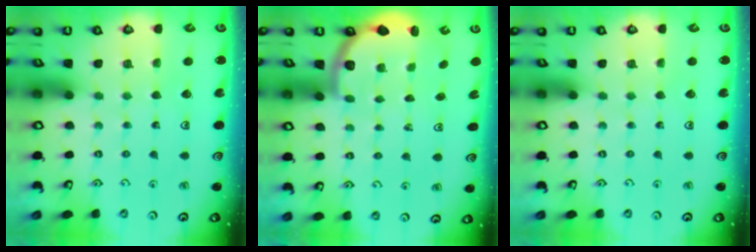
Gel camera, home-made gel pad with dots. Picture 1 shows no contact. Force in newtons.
{"total": 3.4, "press": 2.8, "slide": 1.9}
{"total": 0.0}